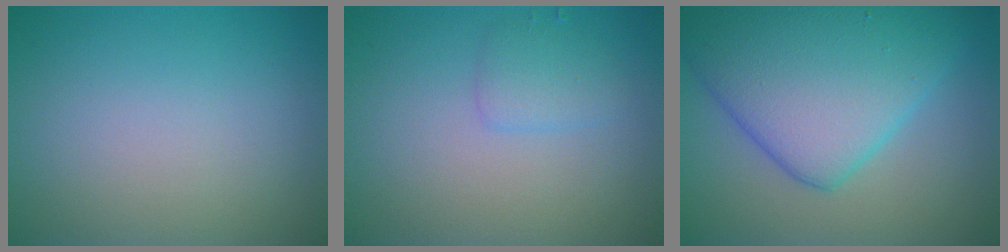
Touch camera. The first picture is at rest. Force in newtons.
{"total": 1.5, "press": 1.5, "slide": 0.2}
{"total": 9.9, "press": 9.9, "slide": 0.3}